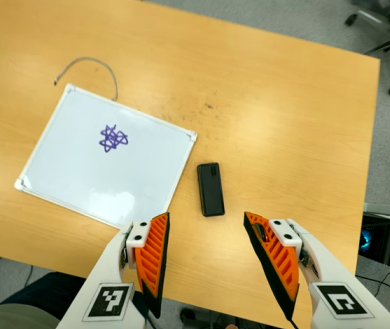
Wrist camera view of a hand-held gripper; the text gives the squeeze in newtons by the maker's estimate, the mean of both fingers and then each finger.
{"total": 0.0}